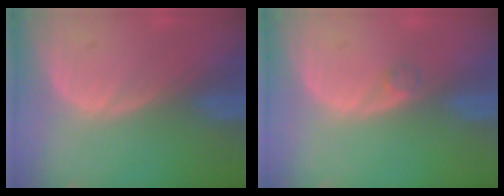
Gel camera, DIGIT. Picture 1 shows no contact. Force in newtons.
{"total": 0.9, "press": 0.9, "slide": 0.1}